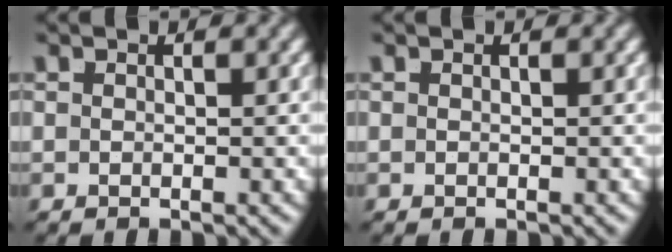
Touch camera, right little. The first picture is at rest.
{"total": 0.0}